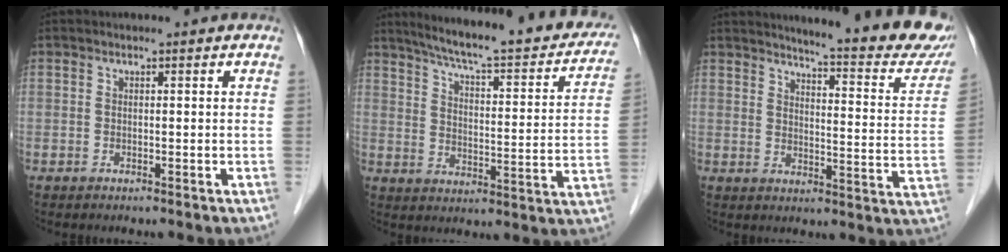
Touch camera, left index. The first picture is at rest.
{"total": 25.2, "force": [21.0, 3.9, 13.5], "torque": [-0.190, -0.026, 0.262]}
{"total": 19.9, "force": [17.7, 1.4, 8.9], "torque": [-0.109, -0.084, 0.199]}